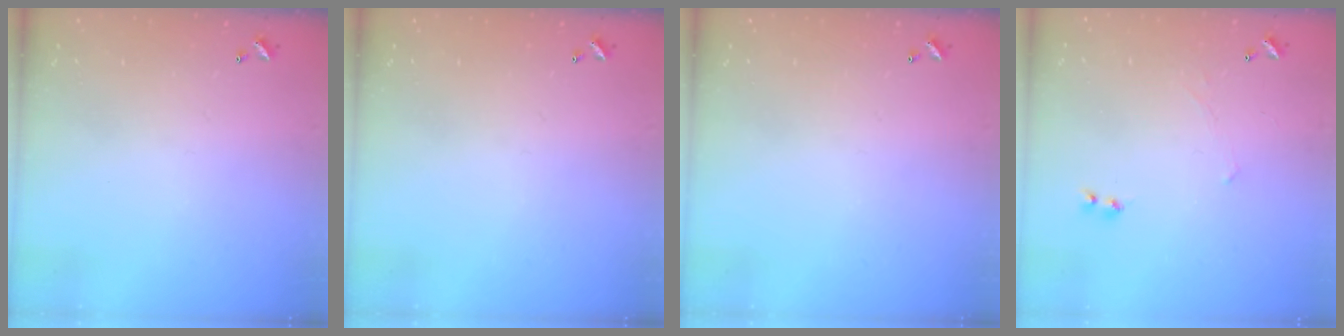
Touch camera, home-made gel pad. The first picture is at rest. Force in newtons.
{"total": 0.0}
{"total": 0.0}
{"total": 2.3, "press": 2.3, "slide": 0.2}